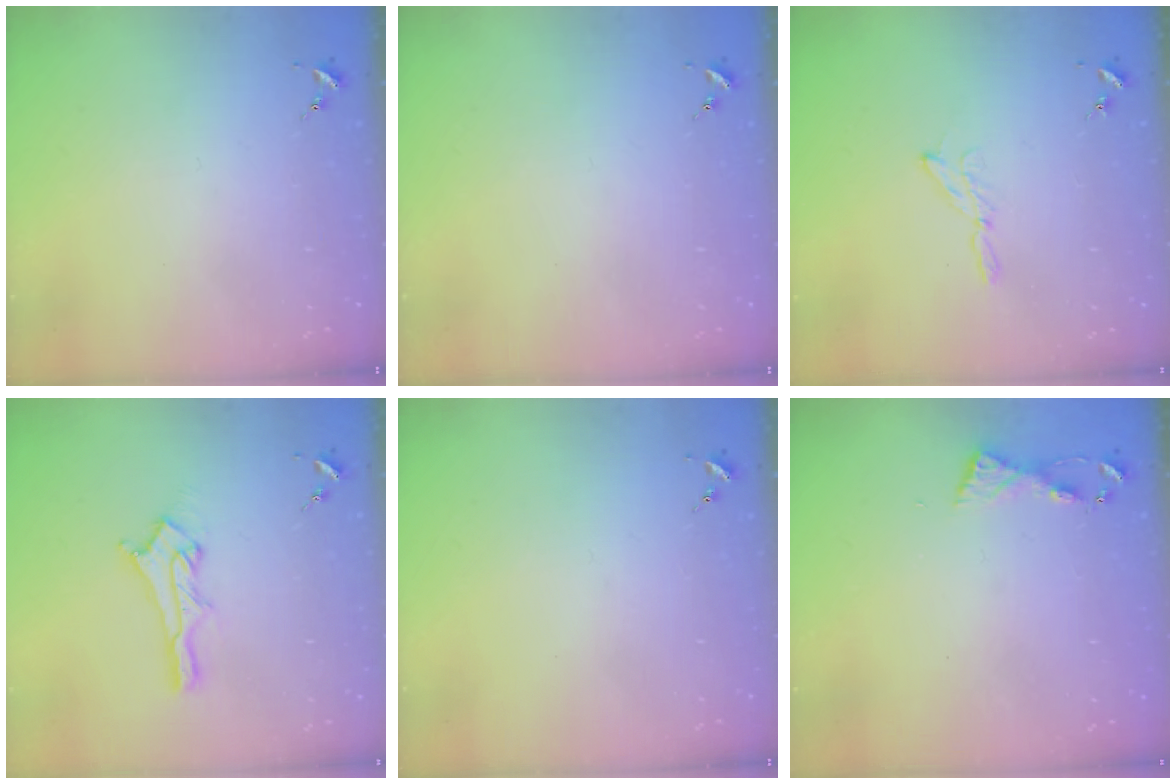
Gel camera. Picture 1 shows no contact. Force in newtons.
{"total": 0.0}
{"total": 6.0, "press": 5.9, "slide": 0.8}
{"total": 11.8, "press": 11.8, "slide": 0.6}
{"total": 0.0}
{"total": 5.1, "press": 5.1, "slide": 0.5}